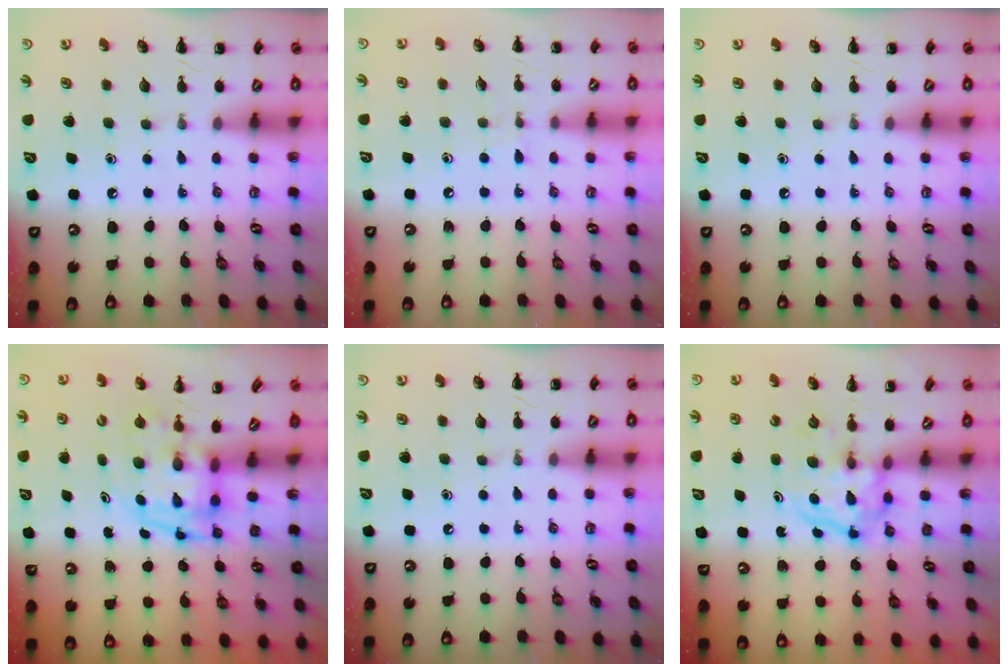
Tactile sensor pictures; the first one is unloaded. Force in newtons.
{"total": 3.7, "press": 3.4, "slide": 1.6}
{"total": 0.0}
{"total": 3.8, "press": 3.7, "slide": 0.6}
{"total": 0.0}
{"total": 3.9, "press": 3.9, "slide": 0.4}